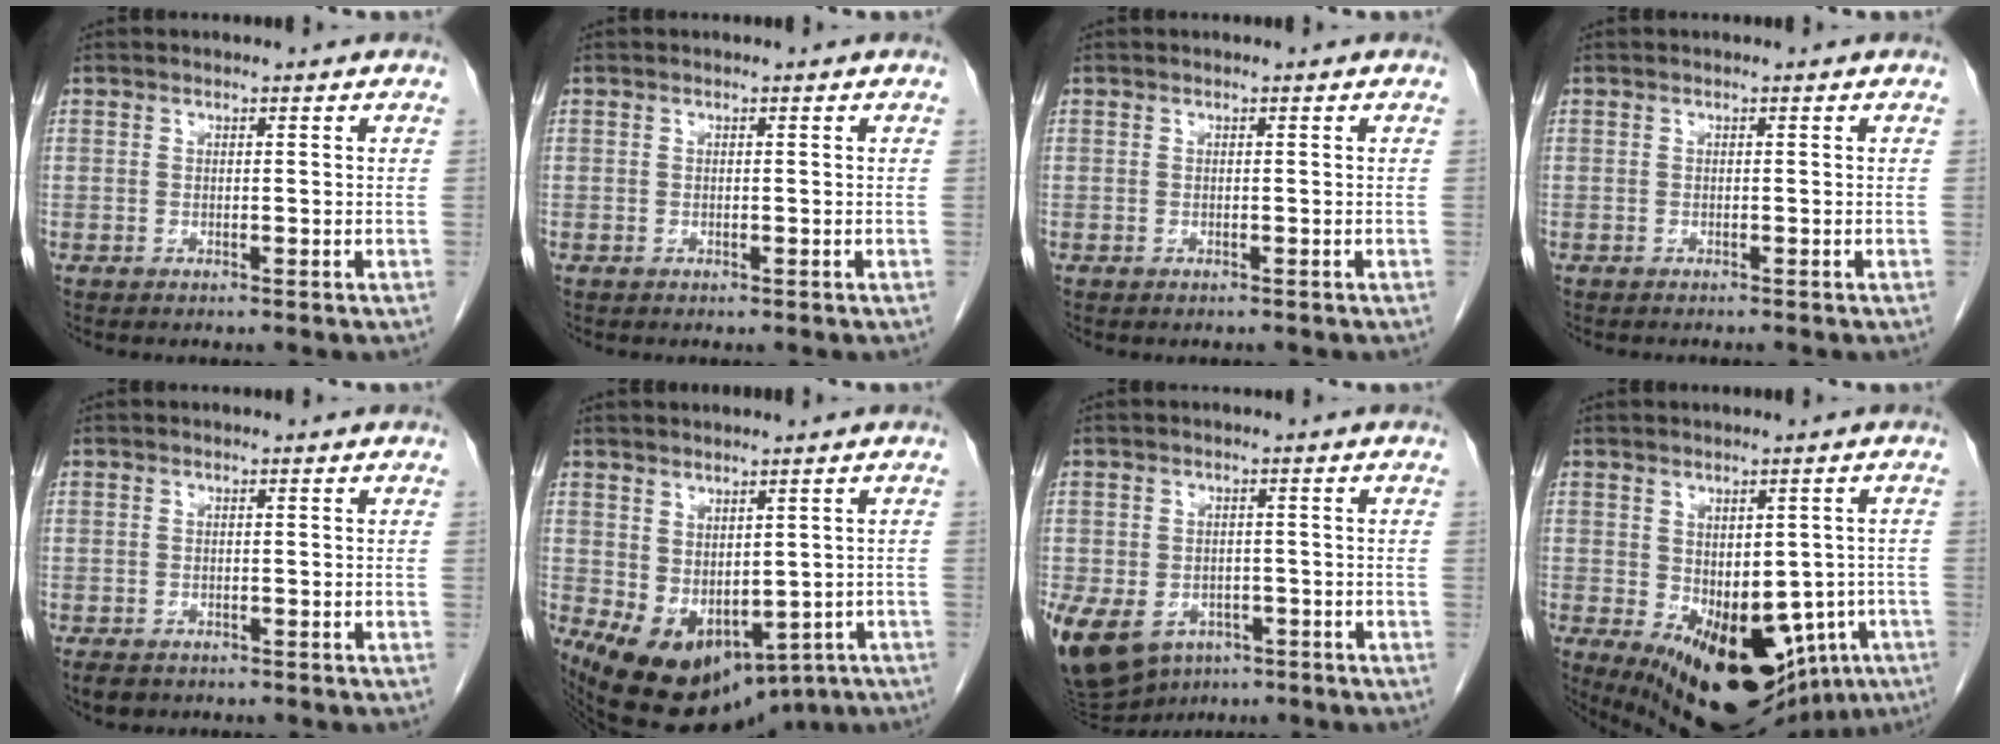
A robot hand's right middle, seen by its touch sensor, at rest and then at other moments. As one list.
[{"total": 0.0}, {"total": 0.0}, {"total": 0.9, "force": [-0.9, -0.1, 0.3], "torque": [-0.012, -0.004, -0.011]}, {"total": 3.7, "force": [-2.7, 2.0, 1.4], "torque": [-0.022, -0.004, -0.036]}, {"total": 15.9, "force": [-7.8, 9.1, 10.5], "torque": [-0.186, -0.024, -0.088]}, {"total": 18.1, "force": [-8.7, 13.1, 9.0], "torque": [-0.253, -0.017, -0.123]}, {"total": 21.3, "force": [-10.2, 11.3, 14.9], "torque": [-0.209, -0.034, -0.112]}]